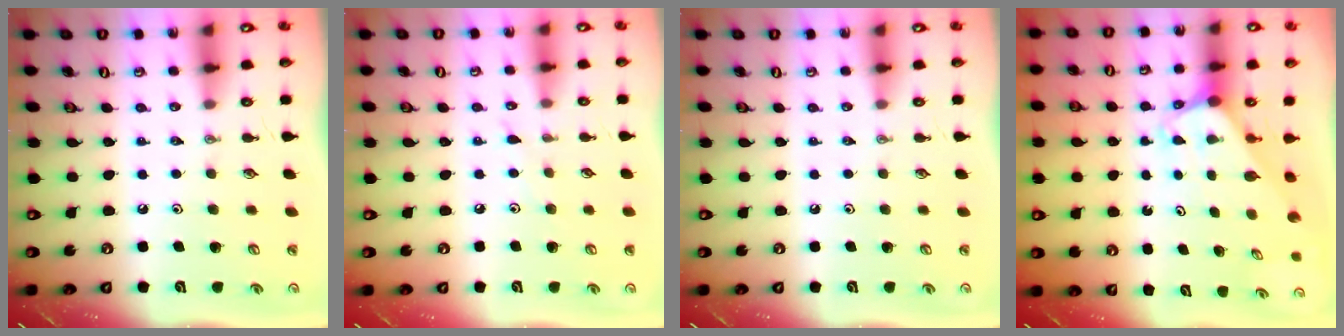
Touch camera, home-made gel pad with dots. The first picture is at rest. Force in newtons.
{"total": 3.7, "press": 3.6, "slide": 0.5}
{"total": 0.0}
{"total": 2.0, "press": 2.0, "slide": 0.1}